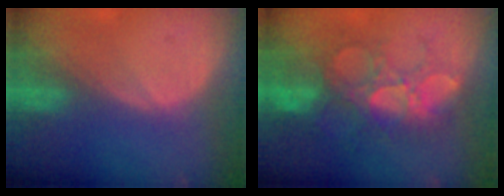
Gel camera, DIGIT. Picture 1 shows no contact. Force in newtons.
{"total": 10.5, "press": 9.3, "slide": 4.8}